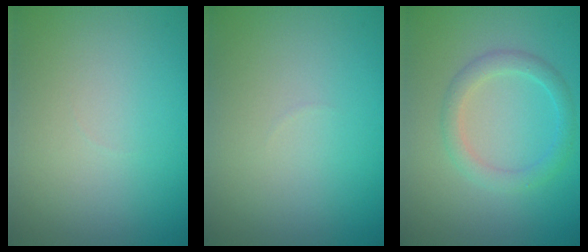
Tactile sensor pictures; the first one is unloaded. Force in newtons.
{"total": 0.0}
{"total": 2.4, "press": 2.3, "slide": 0.1}